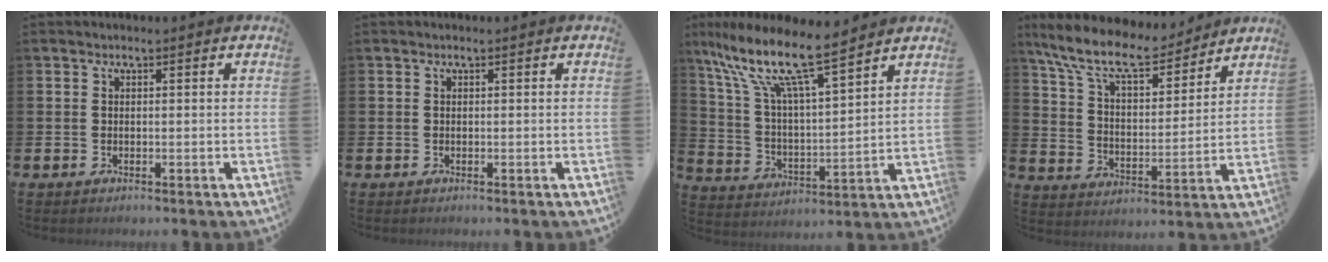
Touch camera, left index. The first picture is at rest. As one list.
[{"total": 0.0}, {"total": 12.0, "force": [9.7, 2.2, 6.7], "torque": [-0.165, -0.056, 0.163]}, {"total": 10.8, "force": [9.6, 2.9, 4.2], "torque": [-0.116, -0.059, 0.168]}]